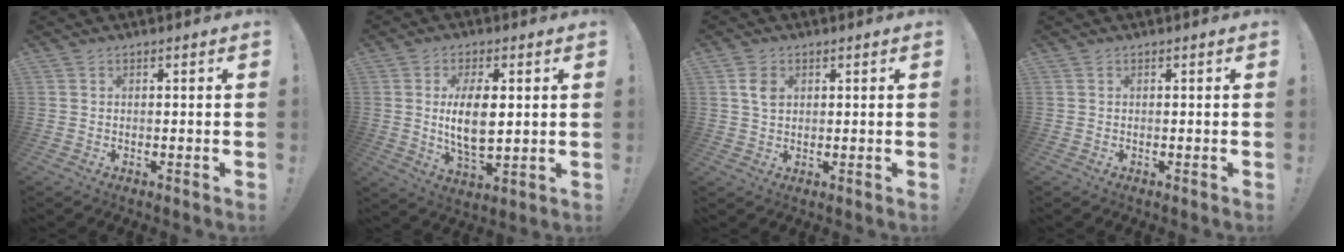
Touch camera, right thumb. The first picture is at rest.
{"total": 11.1, "force": [1.4, 5.1, 9.8], "torque": [-0.182, -0.015, 0.017]}
{"total": 4.3, "force": [1.5, 2.9, 2.9], "torque": [-0.035, -0.003, 0.024]}
{"total": 0.0}